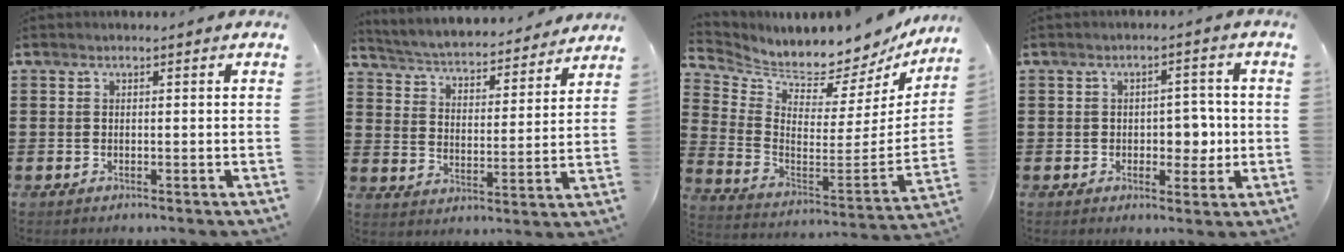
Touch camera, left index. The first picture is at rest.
{"total": 3.8, "force": [3.7, -0.2, 0.7], "torque": [-0.035, -0.038, 0.055]}
{"total": 5.4, "force": [5.4, 0.3, 0.1], "torque": [-0.035, -0.076, 0.083]}
{"total": 4.8, "force": [-0.4, 2.9, 3.8], "torque": [-0.058, 0.001, -0.014]}